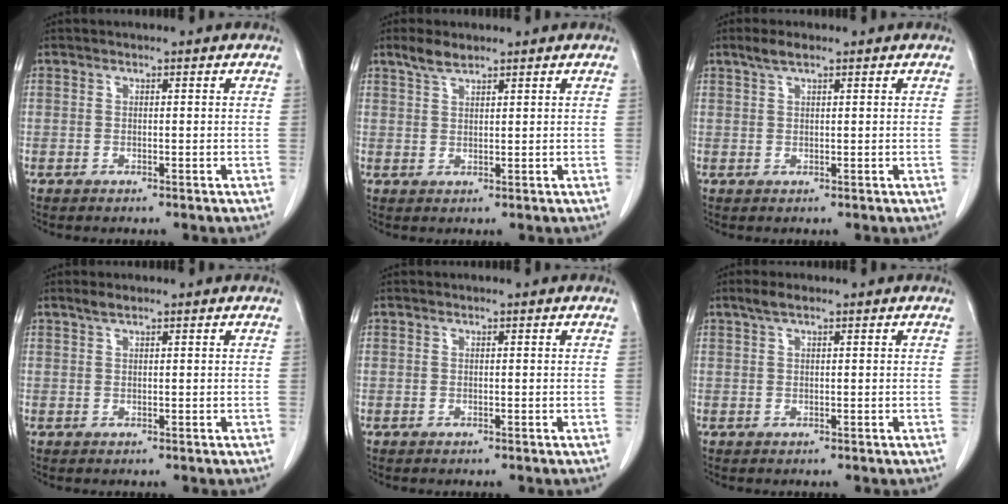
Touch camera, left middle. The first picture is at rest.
{"total": 2.9, "force": [2.3, 0.7, 1.5], "torque": [-0.037, 0.004, 0.048]}
{"total": 2.2, "force": [1.6, 0.4, 1.5], "torque": [-0.036, 0.008, 0.033]}
{"total": 1.2, "force": [1.0, 0.1, 0.7], "torque": [-0.018, 0.003, 0.022]}
{"total": 0.0}
{"total": 1.9, "force": [1.3, 0.3, 1.3], "torque": [-0.034, 0.010, 0.026]}